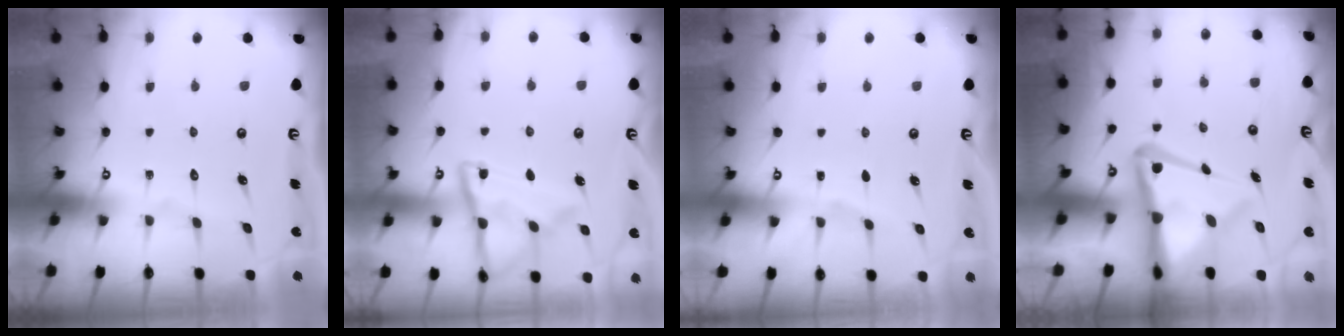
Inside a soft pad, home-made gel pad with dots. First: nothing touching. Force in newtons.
{"total": 13.1, "press": 13.0, "slide": 1.4}
{"total": 1.6, "press": 1.5, "slide": 0.3}
{"total": 12.7, "press": 12.6, "slide": 1.4}